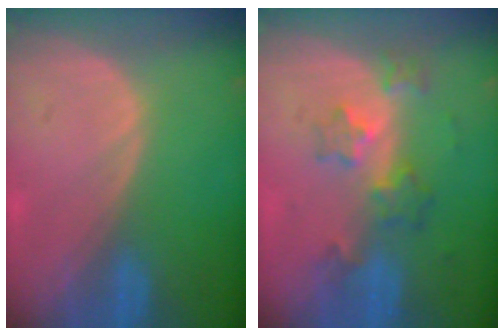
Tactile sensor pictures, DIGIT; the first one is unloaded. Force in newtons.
{"total": 5.9, "press": 5.4, "slide": 2.5}